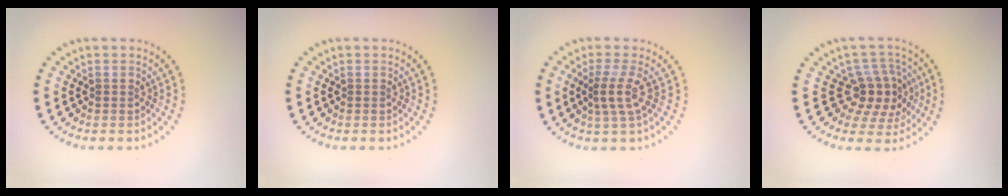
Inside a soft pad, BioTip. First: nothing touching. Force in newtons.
{"total": 0.0}
{"total": 2.6, "press": 1.8, "slide": 1.9}
{"total": 4.0, "press": 3.4, "slide": 2.1}